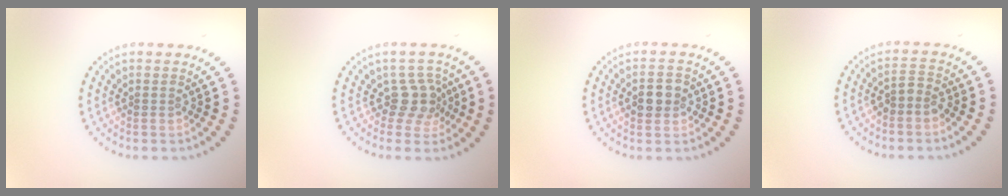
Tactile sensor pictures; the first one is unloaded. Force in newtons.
{"total": 2.7, "press": 2.0, "slide": 1.8}
{"total": 2.2, "press": 2.2, "slide": 0.0}
{"total": 1.6, "press": 1.3, "slide": 0.9}